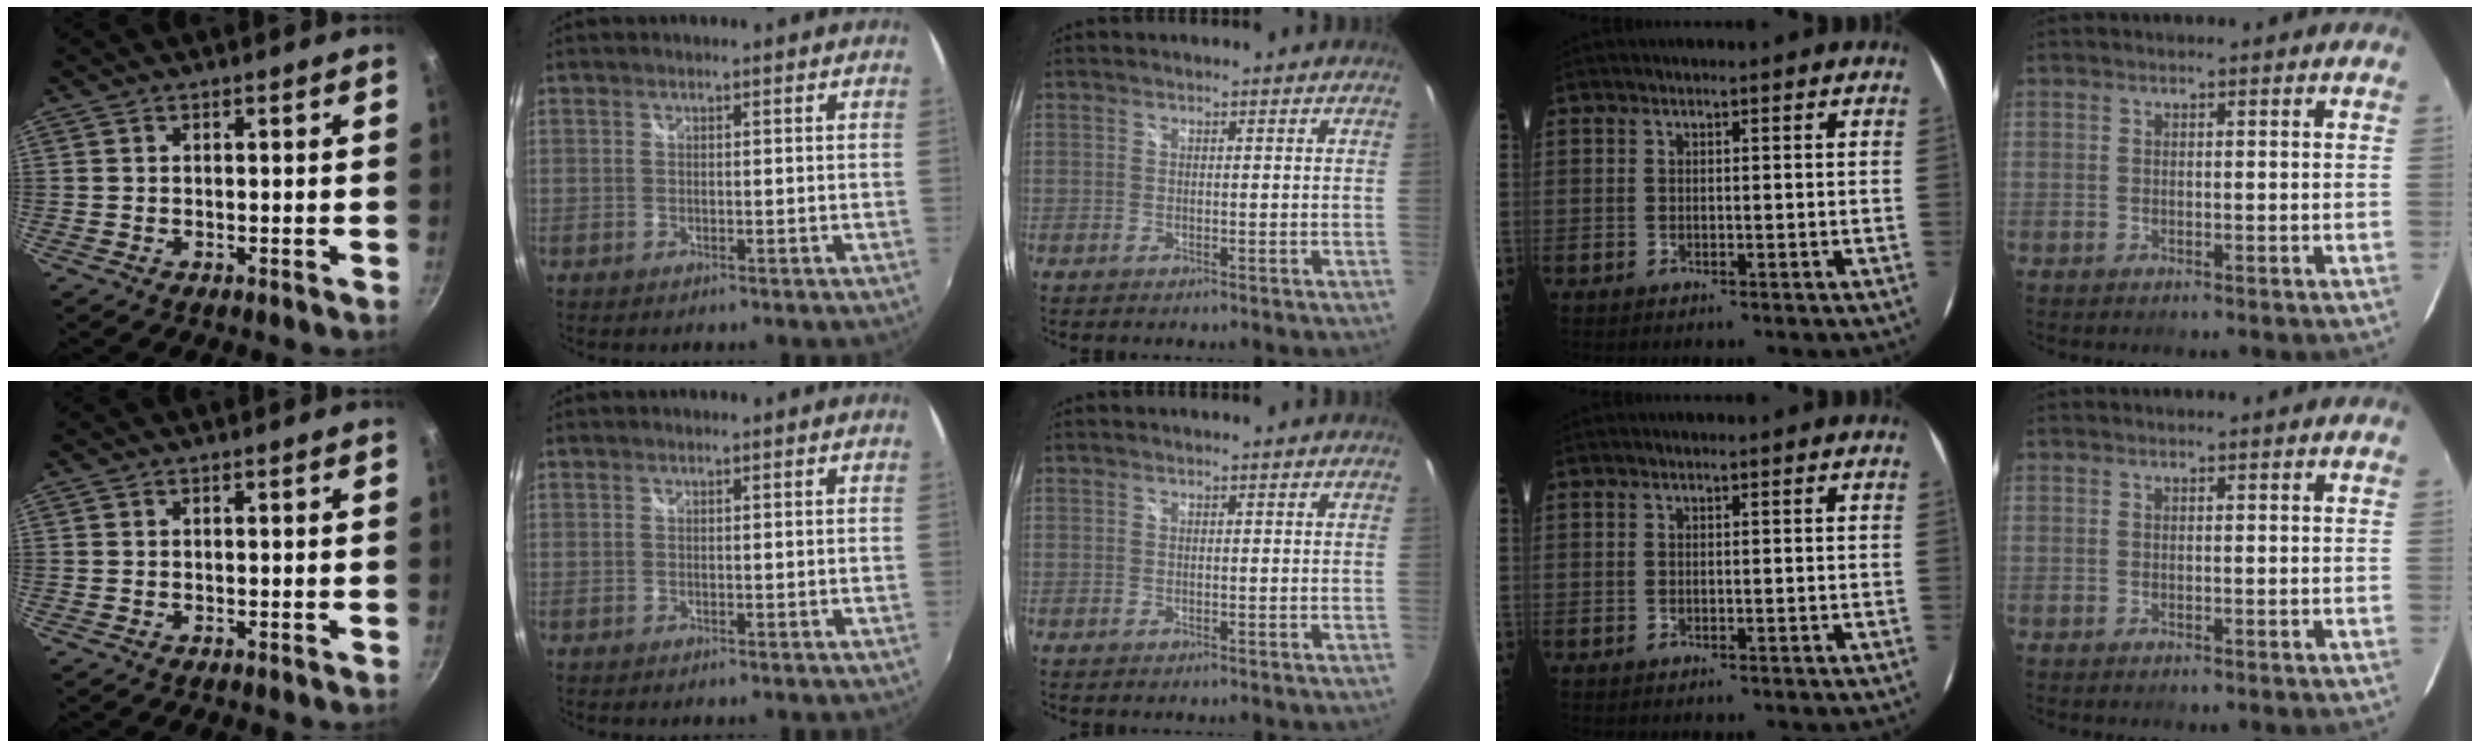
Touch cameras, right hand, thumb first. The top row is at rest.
{}